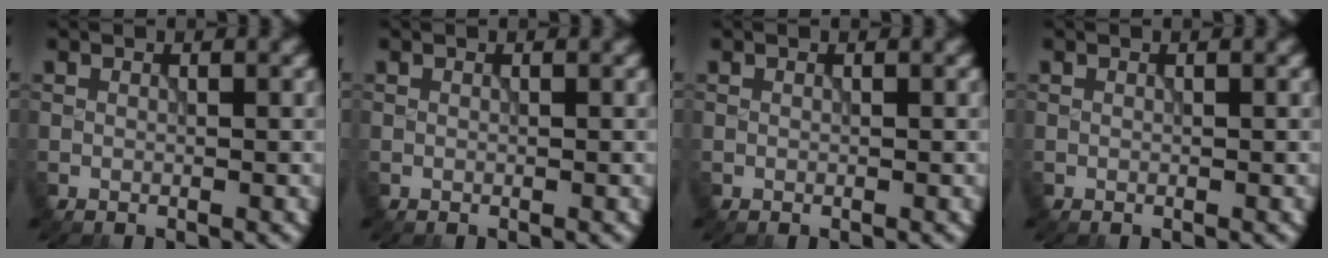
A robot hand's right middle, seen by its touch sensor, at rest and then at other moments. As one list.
[{"total": 0.0}, {"total": 0.0}, {"total": 0.0}]